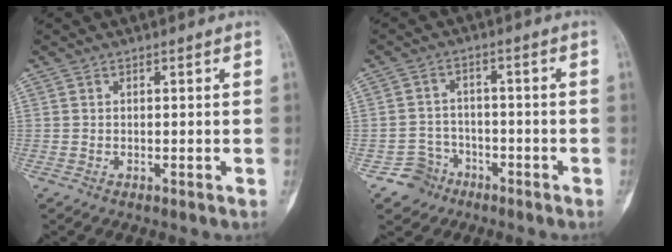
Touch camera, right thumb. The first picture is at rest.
{"total": 5.4, "force": [-3.2, 4.3, -0.1], "torque": [0.034, 0.027, -0.056]}